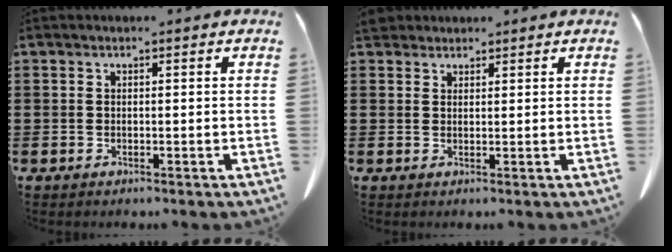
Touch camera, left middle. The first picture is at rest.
{"total": 2.4, "force": [2.1, 0.8, 0.7], "torque": [-0.021, 0.003, 0.042]}